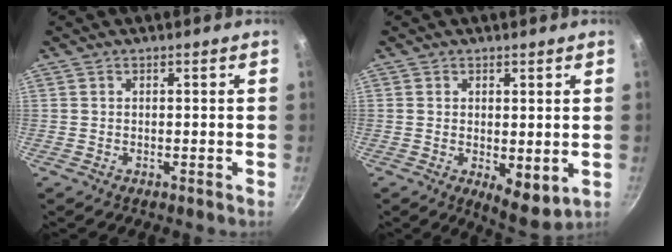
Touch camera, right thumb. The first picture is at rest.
{"total": 6.3, "force": [-0.3, 3.0, 5.6], "torque": [-0.072, -0.020, 0.003]}